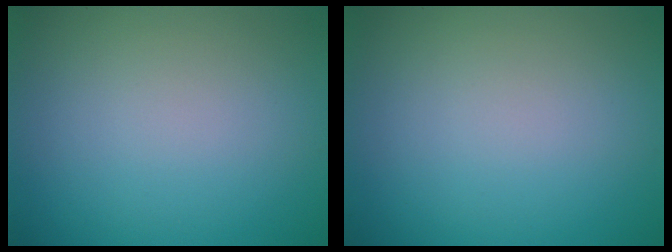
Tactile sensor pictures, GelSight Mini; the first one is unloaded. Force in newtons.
{"total": 0.0}